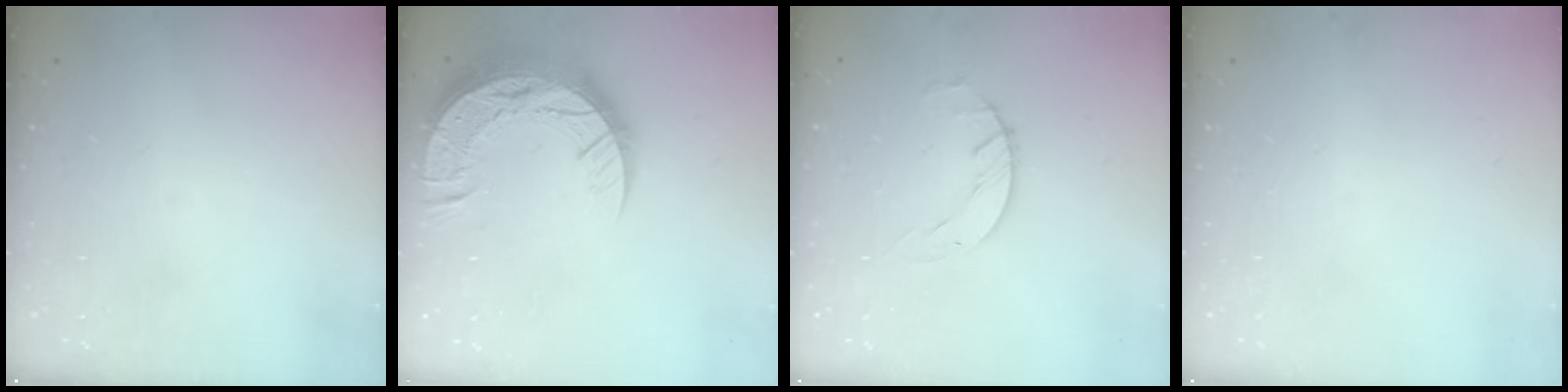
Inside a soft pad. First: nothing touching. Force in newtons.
{"total": 19.2, "press": 19.1, "slide": 1.4}
{"total": 1.7, "press": 1.7, "slide": 0.3}
{"total": 0.0}